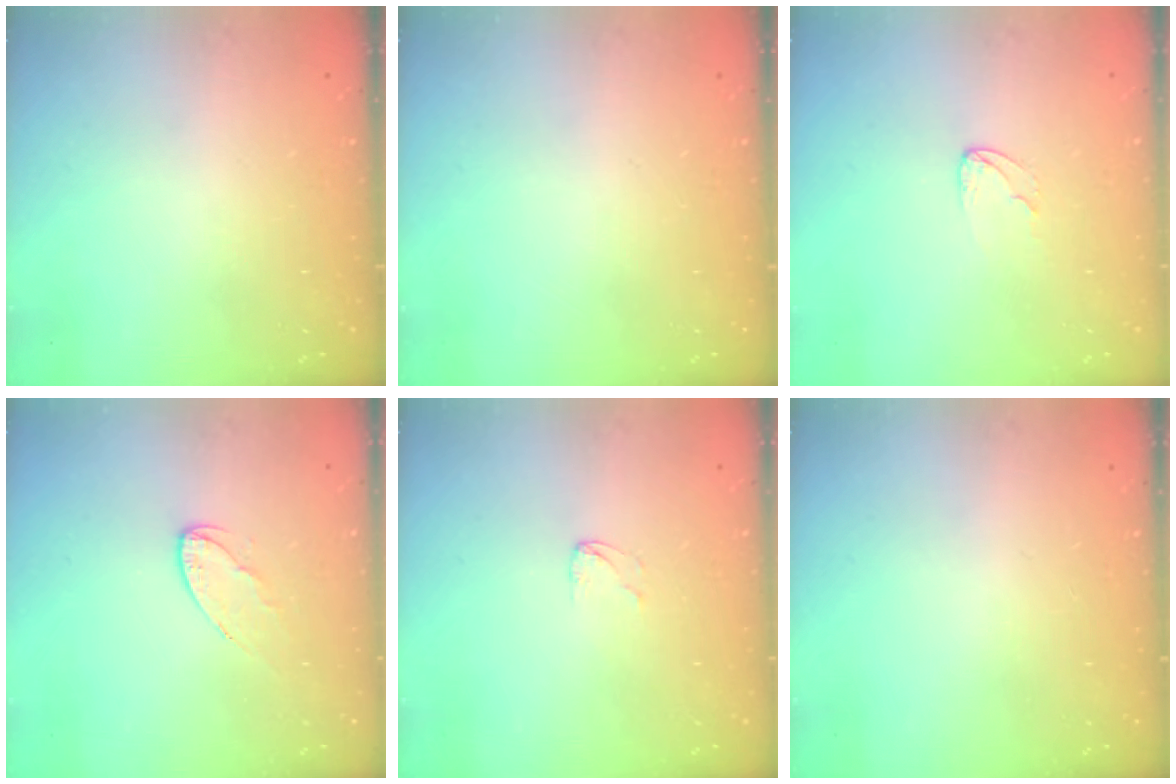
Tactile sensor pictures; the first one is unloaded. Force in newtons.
{"total": 0.0}
{"total": 3.7, "press": 3.7, "slide": 0.3}
{"total": 5.7, "press": 5.7, "slide": 0.5}
{"total": 2.9, "press": 2.9, "slide": 0.2}
{"total": 0.0}